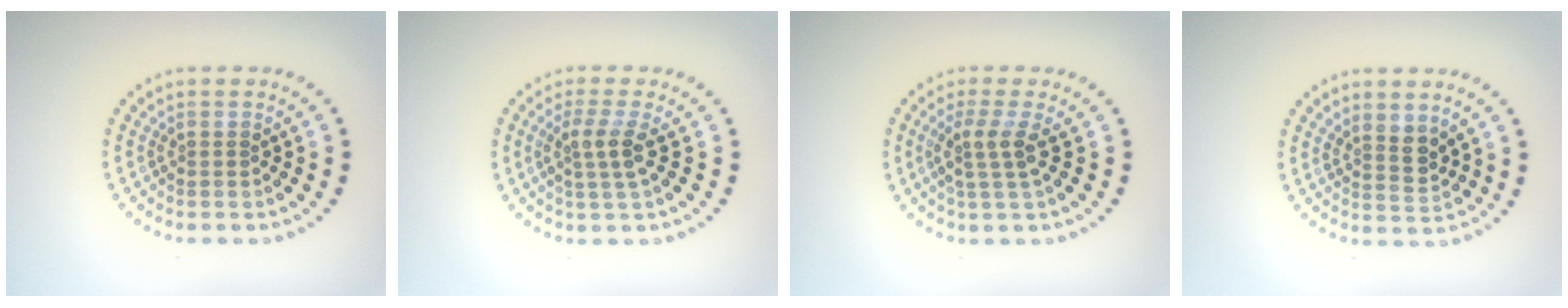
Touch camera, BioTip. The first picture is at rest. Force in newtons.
{"total": 2.5, "press": 2.1, "slide": 1.4}
{"total": 2.5, "press": 2.0, "slide": 1.6}
{"total": 2.2, "press": 1.8, "slide": 1.4}